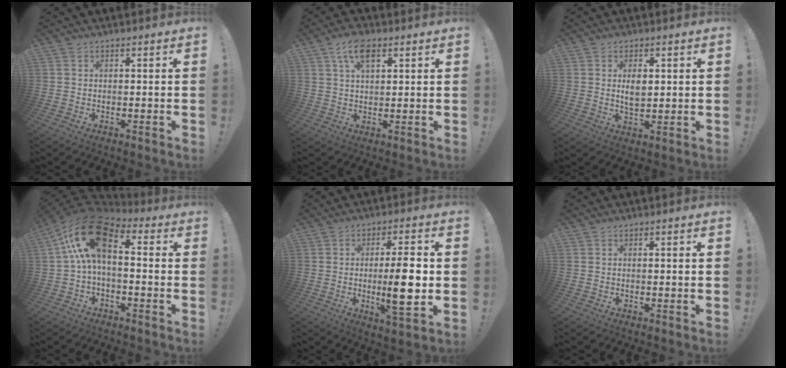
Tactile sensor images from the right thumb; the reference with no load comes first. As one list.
[{"total": 7.5, "force": [3.5, 3.7, 5.4], "torque": [-0.090, -0.002, 0.062]}, {"total": 4.7, "force": [1.2, 2.6, 3.7], "torque": [-0.056, -0.003, 0.018]}, {"total": 16.8, "force": [4.4, 8.5, 13.8], "torque": [-0.250, -0.005, 0.083]}, {"total": 12.3, "force": [-0.8, 2.4, 12.0], "torque": [-0.199, -0.011, -0.022]}, {"total": 1.0, "force": [0.2, -0.2, 1.0], "torque": [-0.012, -0.003, 0.001]}]